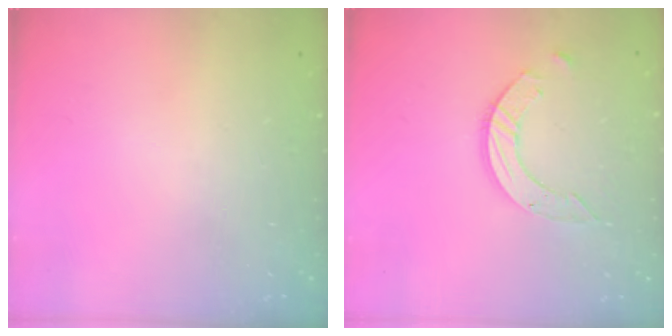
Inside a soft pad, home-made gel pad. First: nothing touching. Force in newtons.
{"total": 7.9, "press": 7.8, "slide": 0.7}